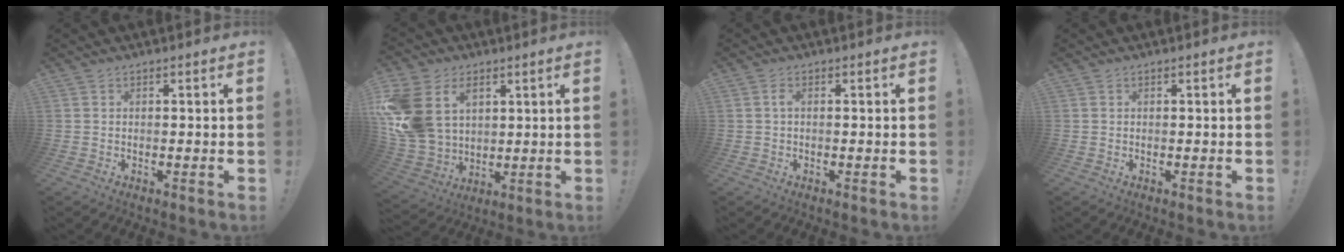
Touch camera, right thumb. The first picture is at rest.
{"total": 18.0, "force": [5.7, 13.7, 10.2], "torque": [-0.214, -0.029, 0.111]}
{"total": 1.4, "force": [-0.1, 0.3, 1.3], "torque": [-0.026, 0.004, -0.003]}
{"total": 0.0}